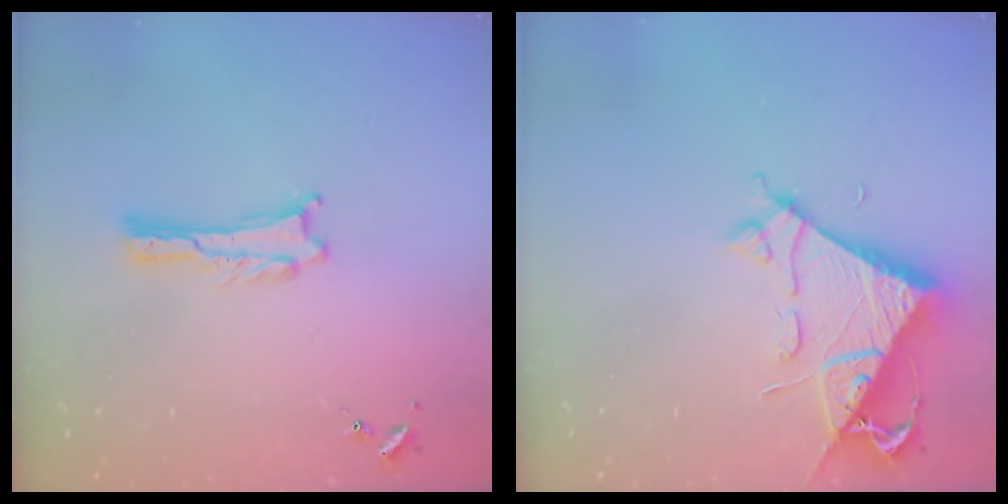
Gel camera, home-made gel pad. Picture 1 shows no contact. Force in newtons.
{"total": 7.2, "press": 7.2, "slide": 0.7}